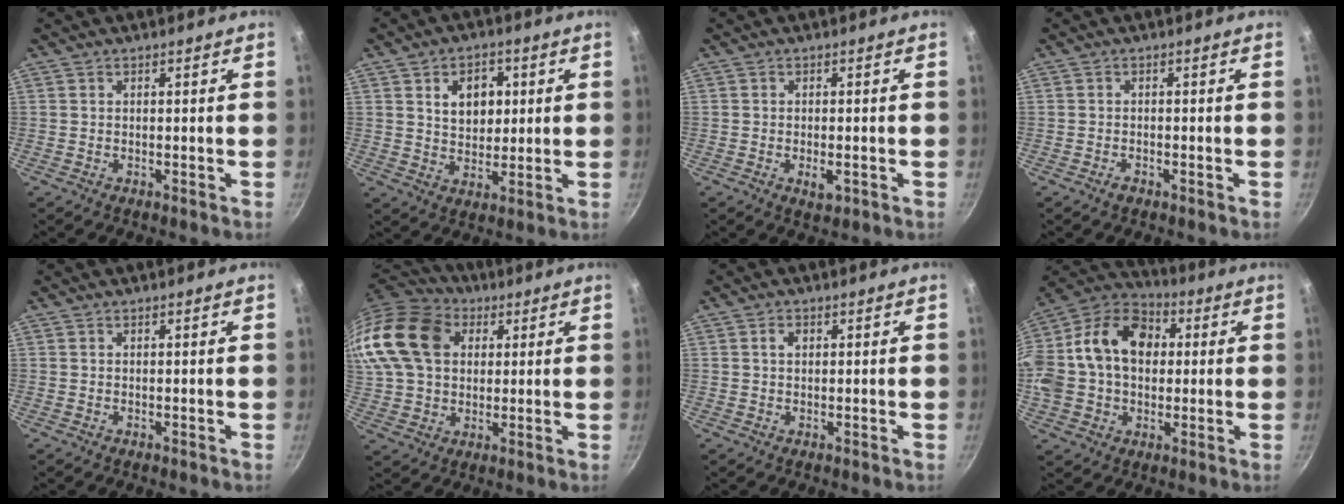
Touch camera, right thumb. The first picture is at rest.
{"total": 8.4, "force": [2.4, 6.1, 5.3], "torque": [-0.052, -0.006, 0.040]}
{"total": 3.0, "force": [-0.9, 1.4, 2.5], "torque": [-0.039, 0.000, -0.012]}
{"total": 1.2, "force": [-0.8, 0.4, 0.7], "torque": [-0.019, 0.008, -0.016]}
{"total": 0.0}
{"total": 21.3, "force": [6.2, 15.7, 12.9], "torque": [-0.262, 0.019, 0.107]}
{"total": 1.7, "force": [0.5, 1.2, 1.1], "torque": [-0.013, 0.004, 0.008]}
{"total": 22.4, "force": [2.3, 16.5, 14.9], "torque": [-0.264, 0.048, 0.026]}